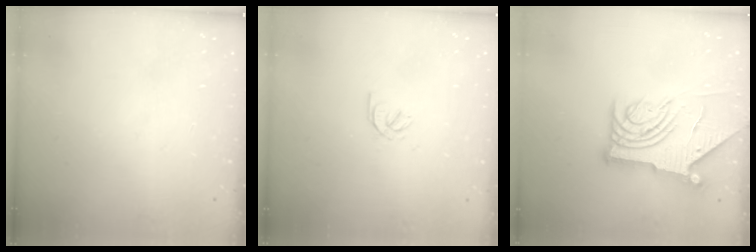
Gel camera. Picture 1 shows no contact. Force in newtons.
{"total": 2.0, "press": 1.9, "slide": 0.6}
{"total": 12.2, "press": 12.1, "slide": 1.3}